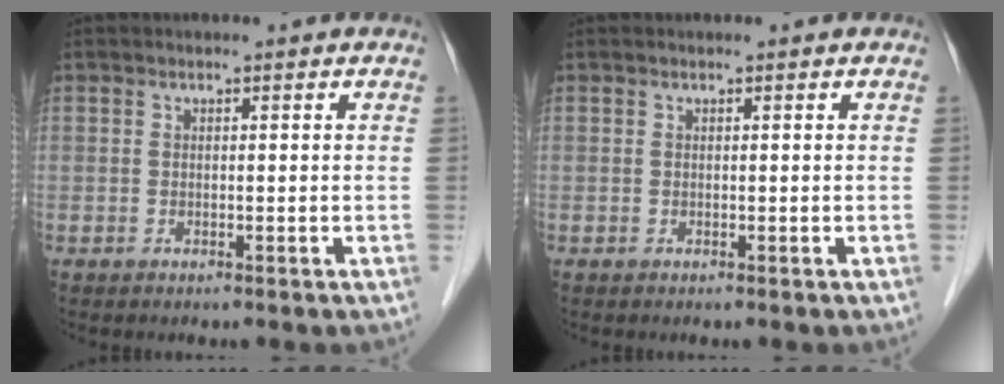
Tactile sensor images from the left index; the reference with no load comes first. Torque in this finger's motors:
{"motor_torque": [0.07, -0.06, 0.00, -0.01]}